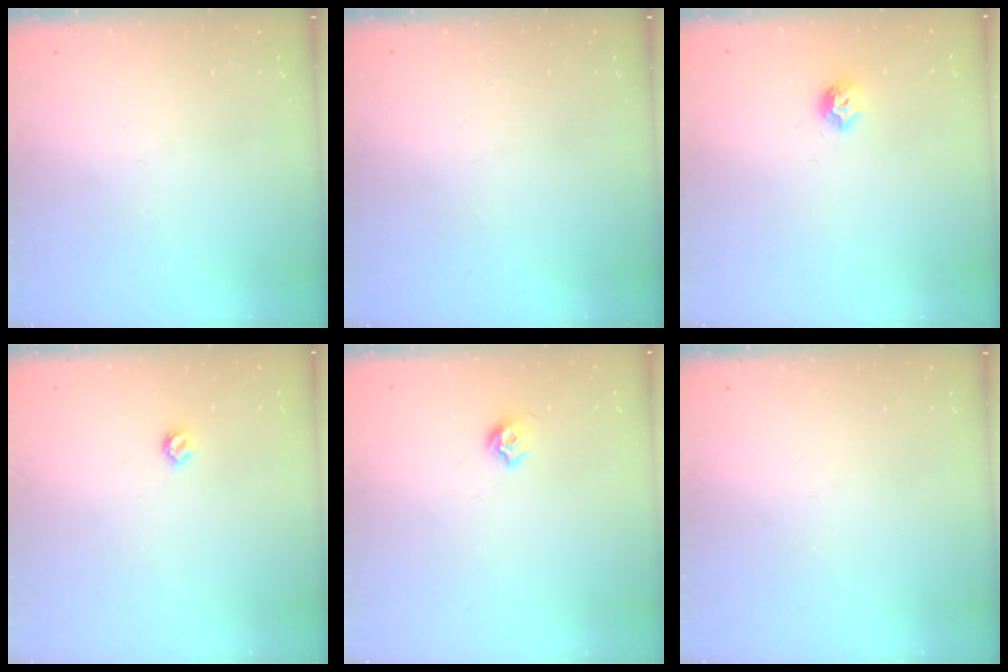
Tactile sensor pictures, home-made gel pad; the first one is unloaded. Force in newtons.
{"total": 0.0}
{"total": 6.3, "press": 6.3, "slide": 0.1}
{"total": 4.2, "press": 4.2, "slide": 0.7}
{"total": 6.0, "press": 5.9, "slide": 1.0}
{"total": 0.0}